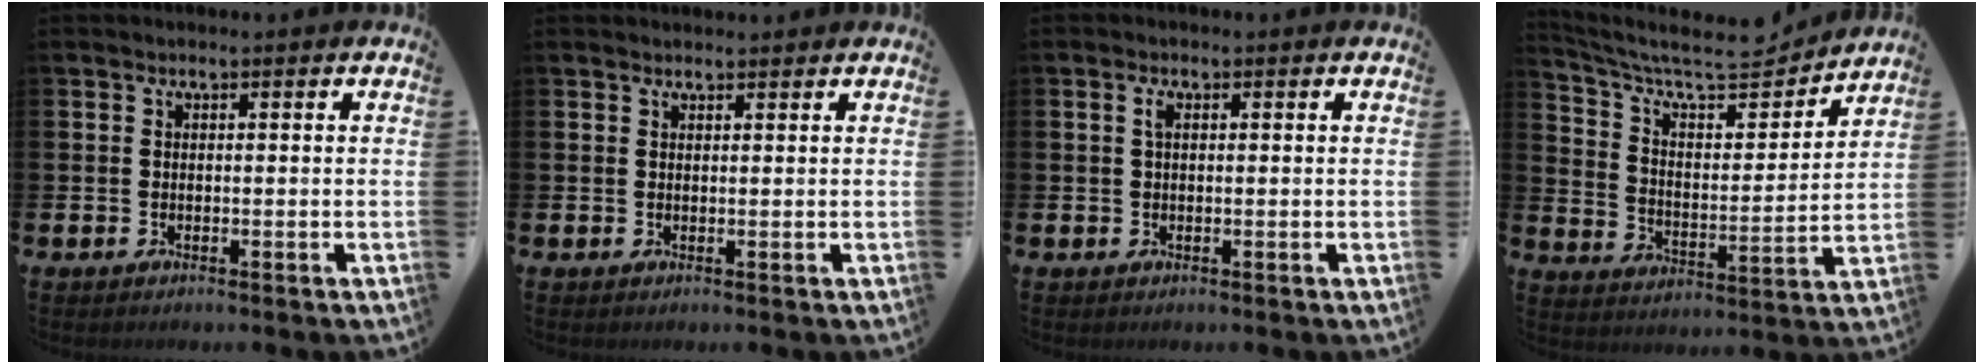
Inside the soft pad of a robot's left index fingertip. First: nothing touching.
{"total": 1.1, "force": [1.1, 0.1, 0.2], "torque": [0.008, -0.002, 0.017]}
{"total": 1.4, "force": [0.5, 0.6, 1.1], "torque": [-0.023, 0.005, 0.008]}
{"total": 8.8, "force": [7.6, 2.6, 3.5], "torque": [-0.090, -0.057, 0.125]}